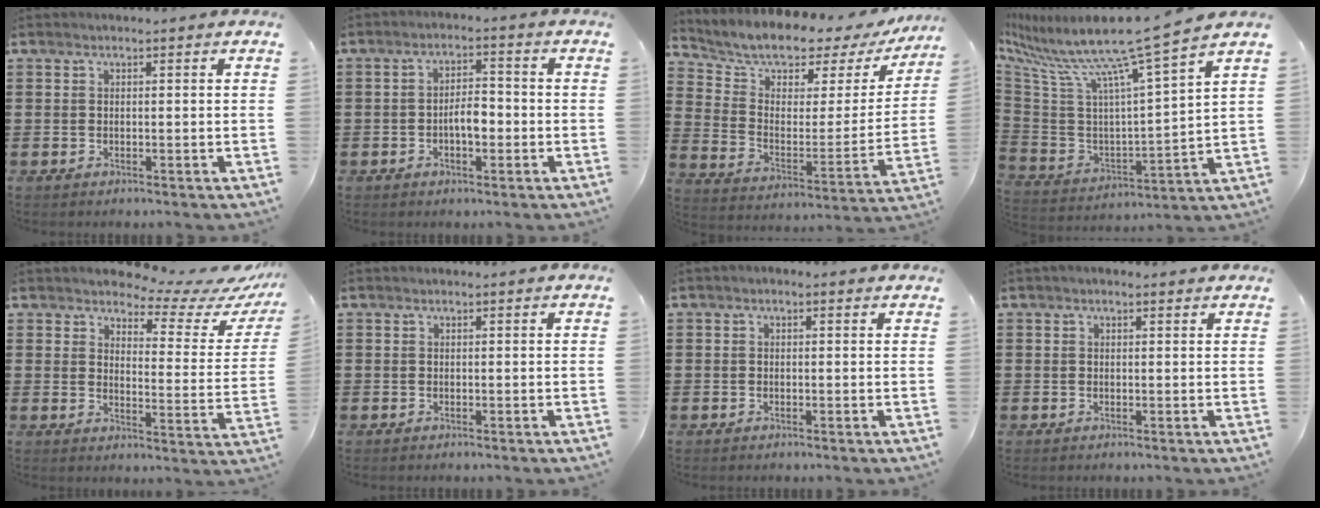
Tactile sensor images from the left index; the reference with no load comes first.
{"total": 4.1, "force": [-1.0, 1.7, 3.6], "torque": [-0.064, 0.004, -0.023]}
{"total": 5.3, "force": [4.8, 2.2, 0.8], "torque": [-0.046, -0.047, 0.077]}
{"total": 12.2, "force": [9.6, -0.7, 7.5], "torque": [-0.180, -0.075, 0.150]}
{"total": 5.7, "force": [5.2, 1.5, 1.9], "torque": [-0.042, -0.036, 0.085]}
{"total": 0.0}
{"total": 0.7, "force": [-0.2, 0.6, 0.3], "torque": [-0.007, 0.003, -0.004]}
{"total": 0.8, "force": [0.4, 0.6, 0.4], "torque": [-0.010, 0.005, 0.007]}